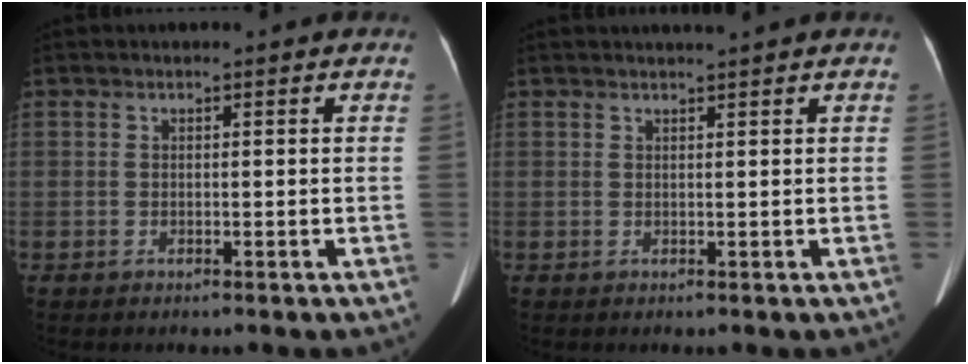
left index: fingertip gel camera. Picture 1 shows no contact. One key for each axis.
{"total": 2.0, "fx": 1.8, "fy": -0.6, "fz": 0.7, "tx": -0.007, "ty": 0.008, "tz": 0.033}